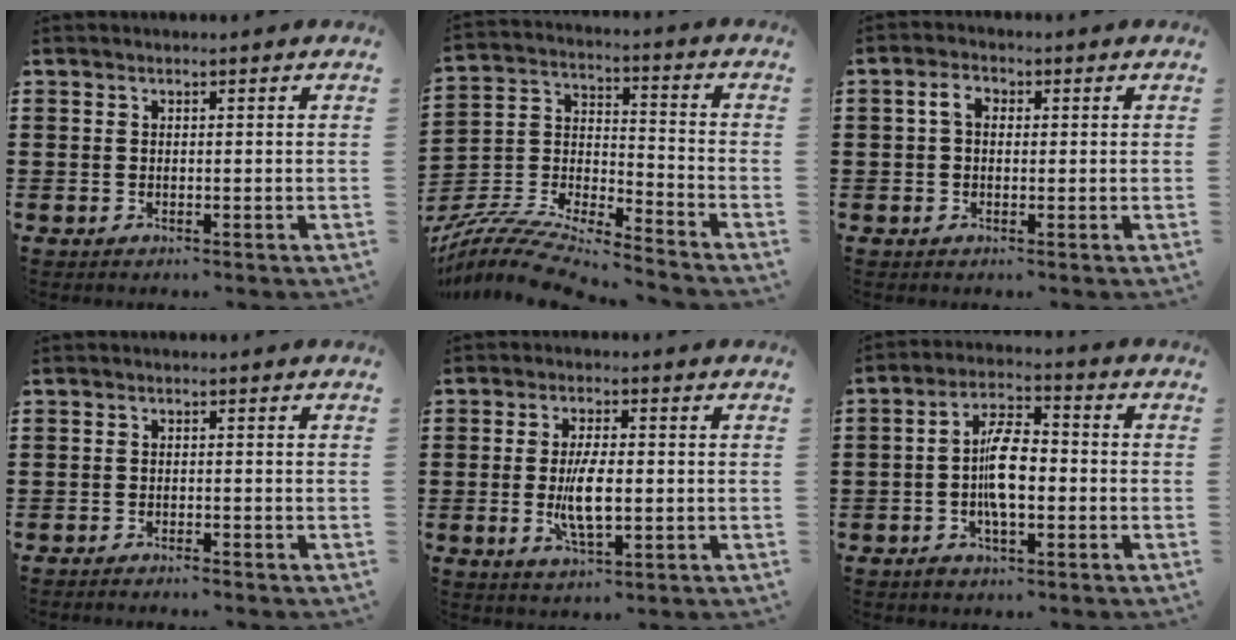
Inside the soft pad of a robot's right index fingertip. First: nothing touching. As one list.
[{"total": 9.4, "force": [-8.8, 0.9, 3.2], "torque": [-0.074, 0.003, -0.180]}, {"total": 2.8, "force": [0.3, 1.8, 2.0], "torque": [-0.043, 0.011, 0.002]}, {"total": 1.1, "force": [-1.1, -0.1, 0.1], "torque": [-0.004, 0.001, -0.023]}, {"total": 6.9, "force": [-0.8, 2.5, 6.4], "torque": [-0.138, -0.008, -0.022]}, {"total": 8.0, "force": [-1.4, 3.2, 7.1], "torque": [-0.143, 0.006, -0.029]}]